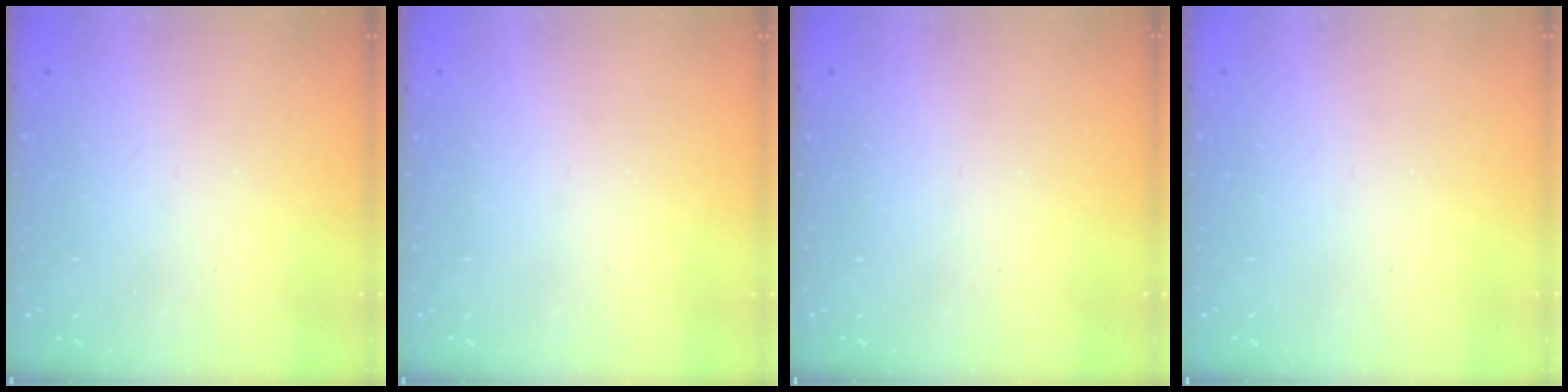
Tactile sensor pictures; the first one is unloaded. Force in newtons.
{"total": 0.0}
{"total": 0.0}
{"total": 0.0}